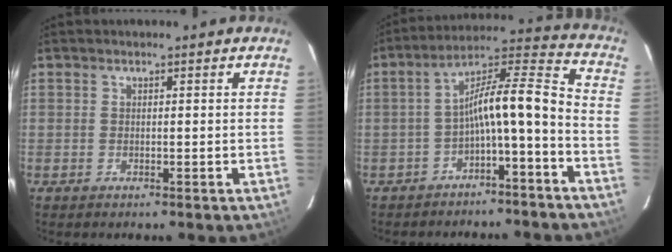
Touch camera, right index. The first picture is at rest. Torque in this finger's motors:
{"motor_torque": [1.46, -0.60, 0.70, 0.18]}